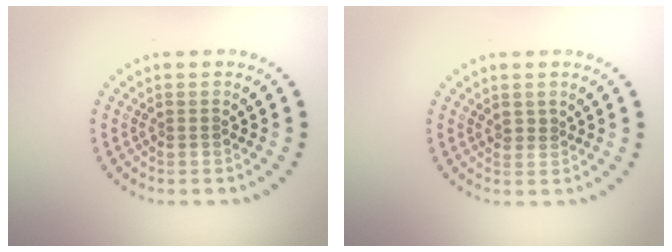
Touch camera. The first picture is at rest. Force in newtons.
{"total": 0.7, "press": 0.4, "slide": 0.6}